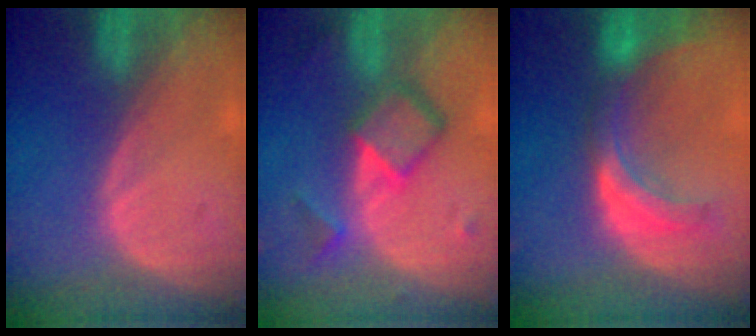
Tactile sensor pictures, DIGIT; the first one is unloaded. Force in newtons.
{"total": 6.9, "press": 6.0, "slide": 3.5}
{"total": 7.4, "press": 6.8, "slide": 2.8}